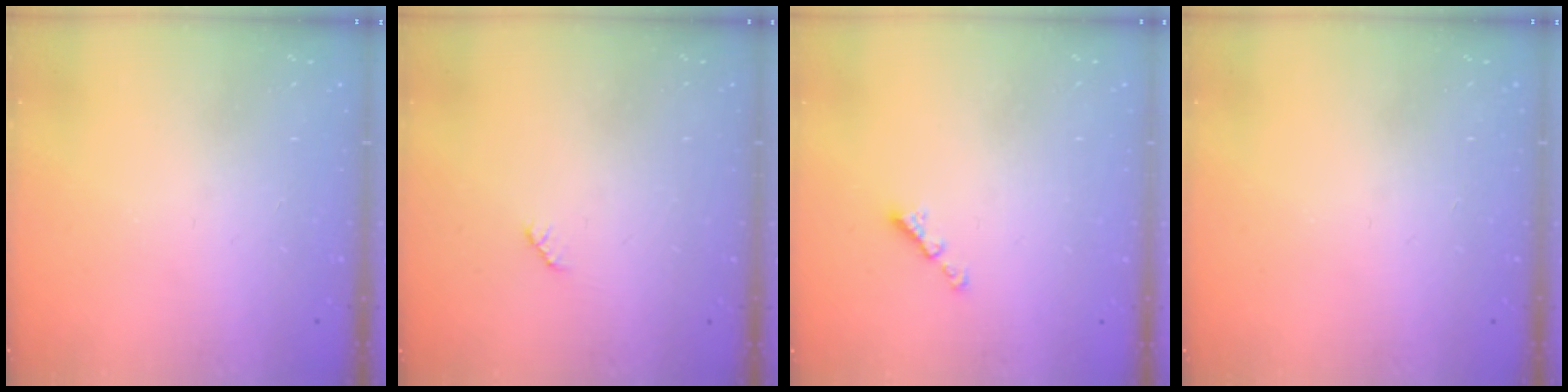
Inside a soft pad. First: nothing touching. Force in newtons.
{"total": 2.5, "press": 2.5, "slide": 0.4}
{"total": 2.1, "press": 2.1, "slide": 0.4}
{"total": 0.0}